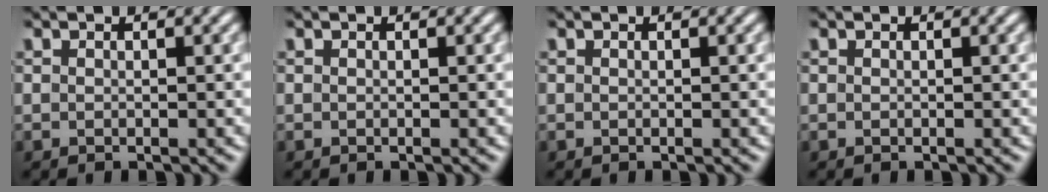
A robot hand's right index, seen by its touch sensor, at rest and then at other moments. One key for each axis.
{"total": 0.0}
{"total": 0.0}
{"total": 0.0}